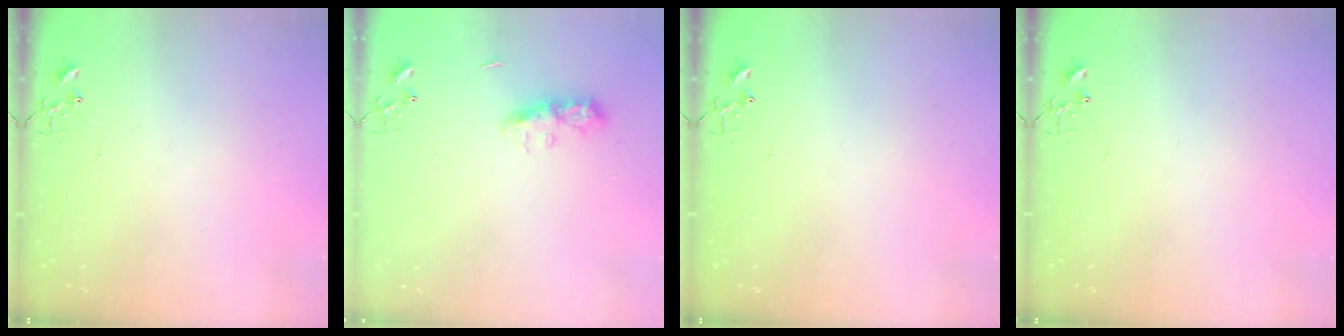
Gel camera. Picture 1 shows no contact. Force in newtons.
{"total": 7.8, "press": 7.8, "slide": 0.4}
{"total": 0.0}
{"total": 0.0}